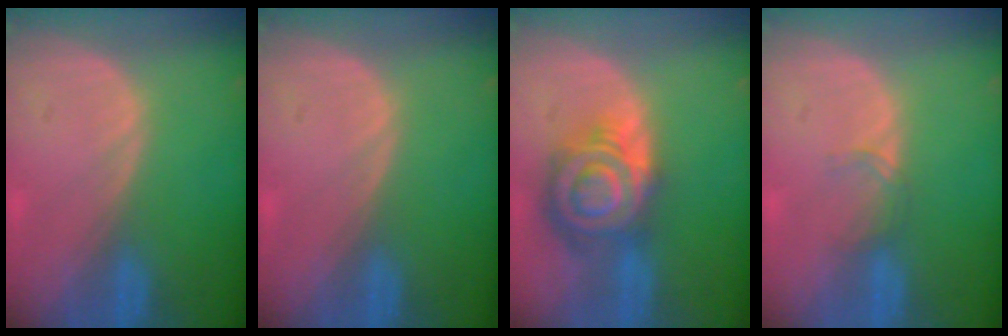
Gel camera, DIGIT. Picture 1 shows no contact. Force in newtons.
{"total": 0.0}
{"total": 9.2, "press": 9.1, "slide": 0.5}
{"total": 1.5, "press": 1.5, "slide": 0.2}